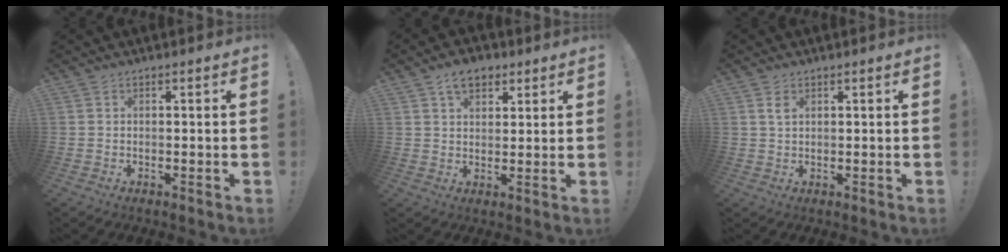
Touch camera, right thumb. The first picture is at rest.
{"total": 7.0, "force": [4.1, 4.4, 3.6], "torque": [-0.046, -0.012, 0.074]}
{"total": 2.0, "force": [1.0, 1.0, 1.4], "torque": [-0.014, -0.006, 0.015]}